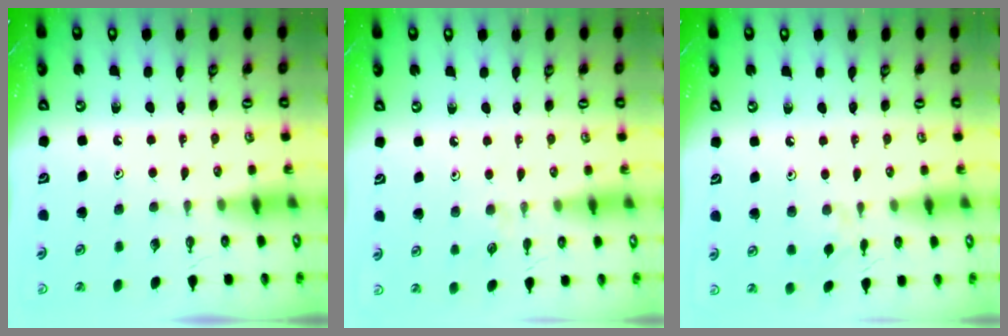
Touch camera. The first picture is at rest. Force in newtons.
{"total": 1.9, "press": 1.8, "slide": 0.3}
{"total": 1.9, "press": 1.8, "slide": 0.6}